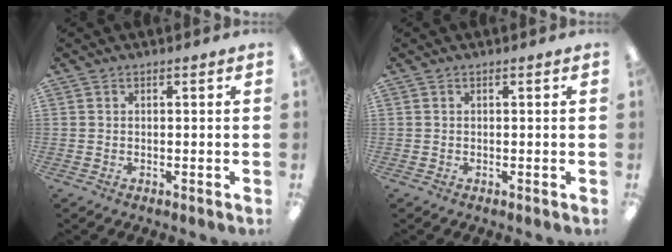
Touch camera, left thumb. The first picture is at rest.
{"total": 0.0}